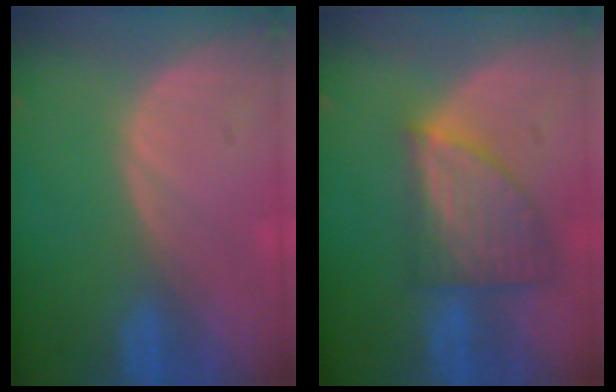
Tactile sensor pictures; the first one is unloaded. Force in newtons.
{"total": 7.5, "press": 6.8, "slide": 3.1}